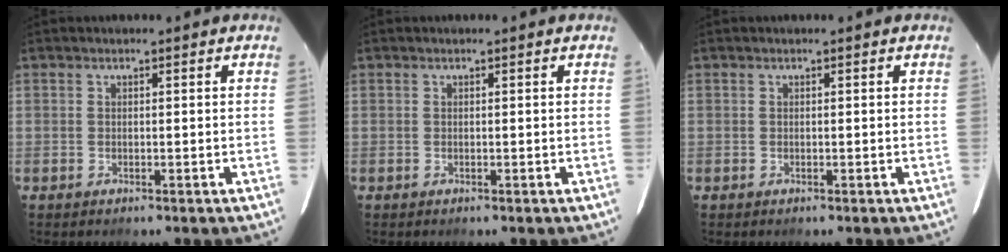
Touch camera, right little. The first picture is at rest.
{"total": 0.0}
{"total": 0.0}